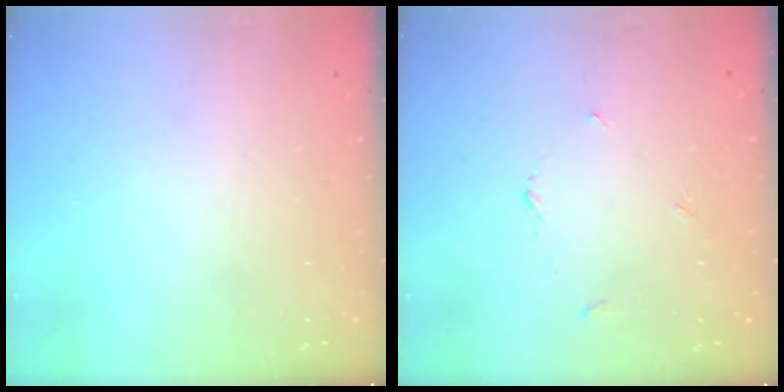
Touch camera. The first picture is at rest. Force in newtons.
{"total": 2.8, "press": 2.8, "slide": 0.3}